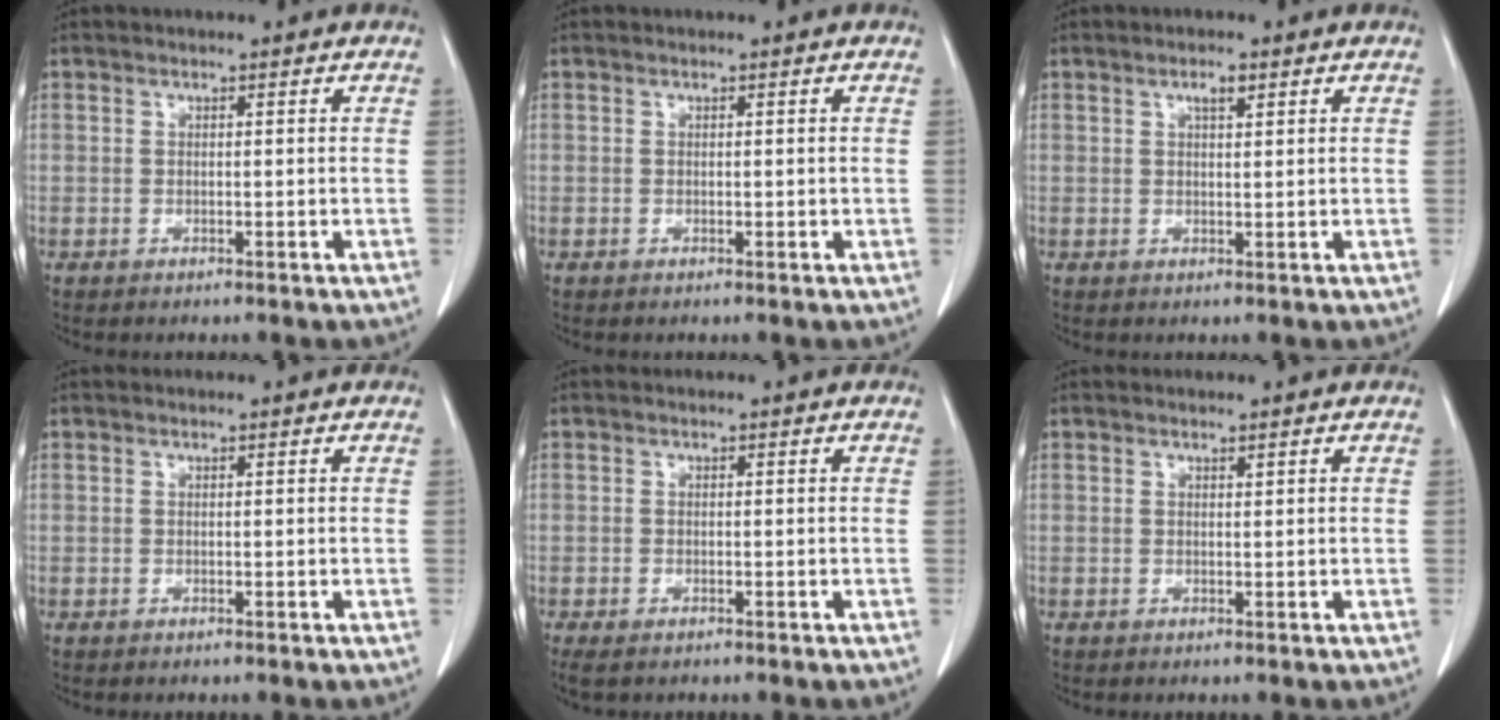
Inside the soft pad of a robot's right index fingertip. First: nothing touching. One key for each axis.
{"total": 0.8, "fx": 0.0, "fy": 0.5, "fz": 0.6, "tx": -0.014, "ty": 0.002, "tz": 0.001}
{"total": 2.5, "fx": 1.3, "fy": 0.9, "fz": 1.9, "tx": -0.037, "ty": 0.002, "tz": 0.024}
{"total": 0.0}
{"total": 3.5, "fx": -2.0, "fy": 1.8, "fz": 2.2, "tx": -0.052, "ty": -0.007, "tz": -0.030}
{"total": 0.6, "fx": 0.4, "fy": 0.3, "fz": 0.4, "tx": -0.008, "ty": 0.001, "tz": 0.009}